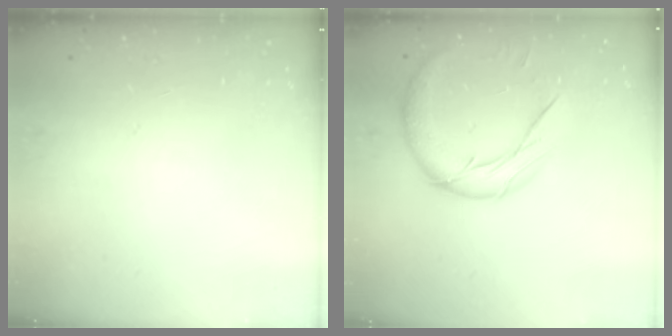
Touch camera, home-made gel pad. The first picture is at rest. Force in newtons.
{"total": 13.3, "press": 13.2, "slide": 1.0}